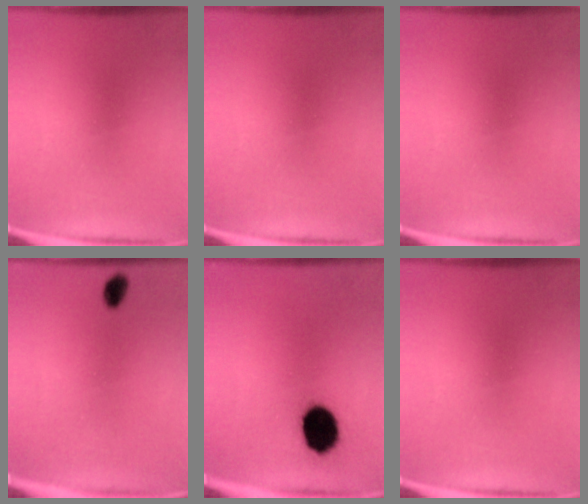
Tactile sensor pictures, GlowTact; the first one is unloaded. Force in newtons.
{"total": 0.0}
{"total": 0.0}
{"total": 2.7}
{"total": 13.2}
{"total": 0.0}